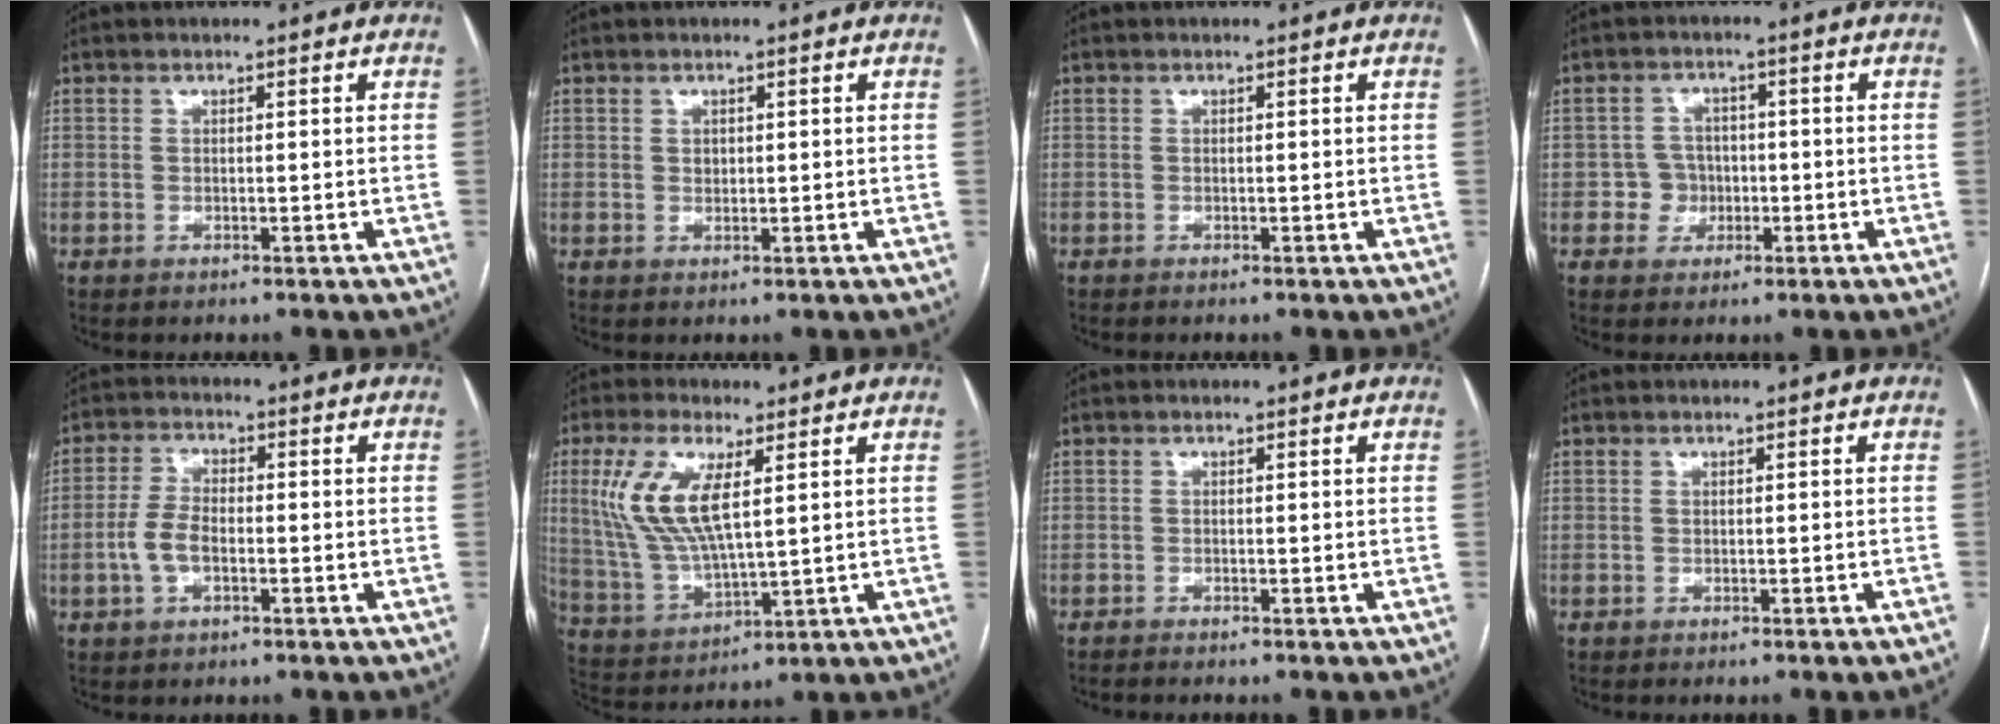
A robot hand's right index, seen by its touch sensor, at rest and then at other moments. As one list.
[{"total": 0.9, "force": [0.3, 0.7, 0.5], "torque": [-0.009, -0.001, 0.008]}, {"total": 0.0}, {"total": 3.7, "force": [-0.8, 3.6, 0.4], "torque": [0.006, 0.014, -0.011]}, {"total": 5.0, "force": [-1.3, 2.5, 4.1], "torque": [-0.093, 0.010, -0.027]}, {"total": 11.4, "force": [3.5, 3.4, 10.3], "torque": [-0.241, 0.001, 0.077]}, {"total": 2.2, "force": [-1.9, -0.1, 1.0], "torque": [-0.010, 0.000, -0.026]}, {"total": 1.8, "force": [-1.5, -0.5, 0.8], "torque": [-0.005, 0.007, -0.021]}]